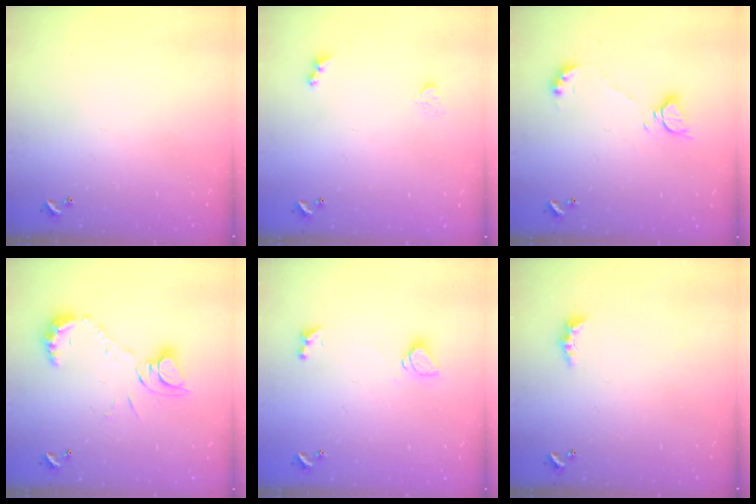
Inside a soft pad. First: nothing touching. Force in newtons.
{"total": 2.9, "press": 2.8, "slide": 0.7}
{"total": 6.6, "press": 6.6, "slide": 0.7}
{"total": 10.0, "press": 10.0, "slide": 0.9}
{"total": 1.2, "press": 1.1, "slide": 0.5}
{"total": 2.3, "press": 2.2, "slide": 0.7}